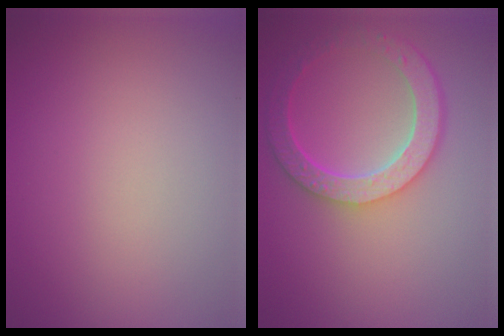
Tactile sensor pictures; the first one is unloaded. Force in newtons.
{"total": 6.4, "press": 5.0, "slide": 4.0}